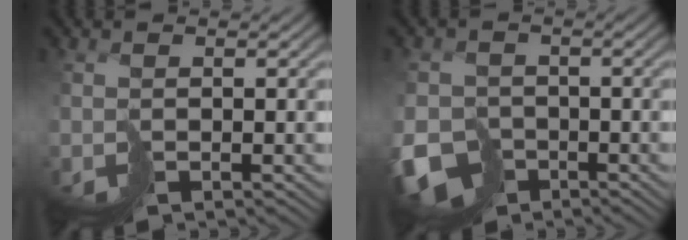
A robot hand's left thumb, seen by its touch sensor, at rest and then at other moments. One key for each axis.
{"total": 7.9, "fx": -3.8, "fy": 5.6, "fz": 4.0, "tx": -0.089, "ty": -0.031, "tz": -0.070}